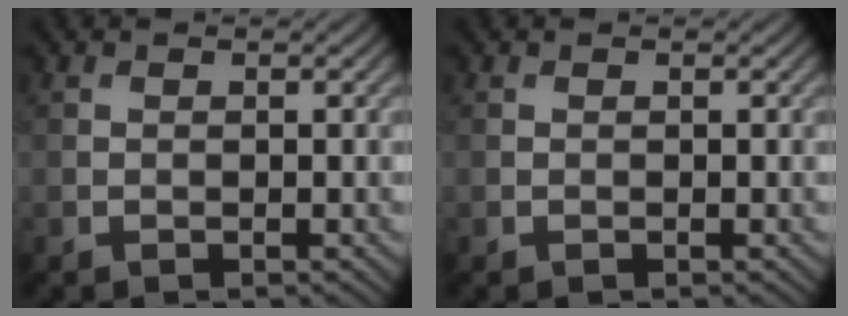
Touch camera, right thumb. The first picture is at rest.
{"total": 0.0}